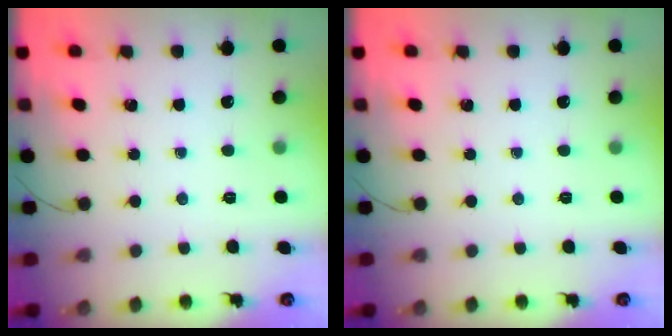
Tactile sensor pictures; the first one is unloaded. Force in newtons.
{"total": 0.0}